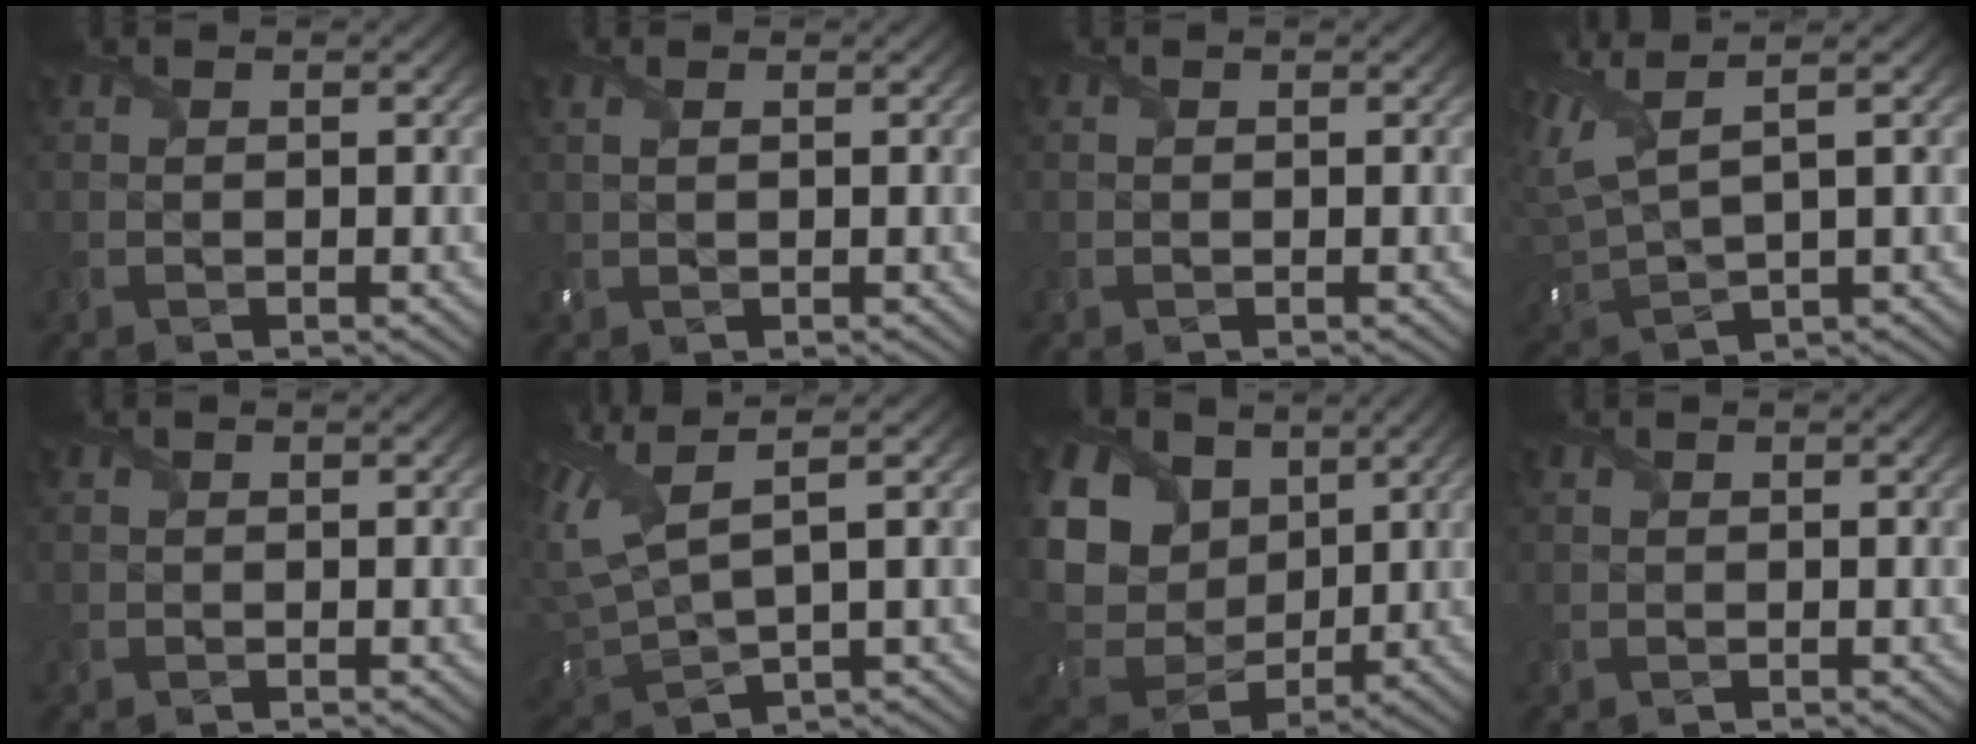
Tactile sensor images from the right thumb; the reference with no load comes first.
{"total": 1.1, "force": [0.5, 0.3, 0.9], "torque": [-0.028, 0.004, 0.013]}
{"total": 0.0}
{"total": 8.9, "force": [3.9, 3.0, 7.4], "torque": [-0.199, 0.018, 0.078]}
{"total": 0.0}
{"total": 9.9, "force": [3.8, 3.4, 8.5], "torque": [-0.221, 0.017, 0.076]}
{"total": 16.8, "force": [5.0, 13.4, 8.8], "torque": [-0.279, 0.020, 0.114]}
{"total": 0.0}